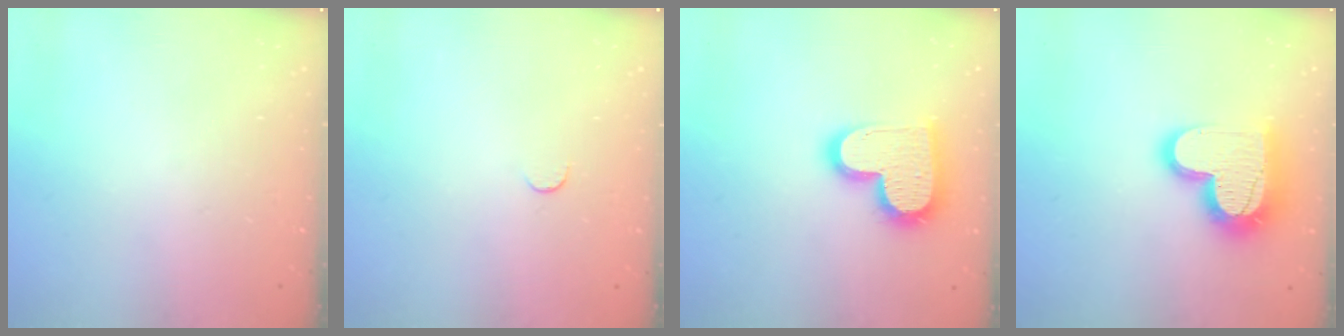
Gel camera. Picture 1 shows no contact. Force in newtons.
{"total": 3.2, "press": 3.2, "slide": 0.3}
{"total": 17.5, "press": 17.4, "slide": 1.3}
{"total": 18.4, "press": 18.4, "slide": 1.4}